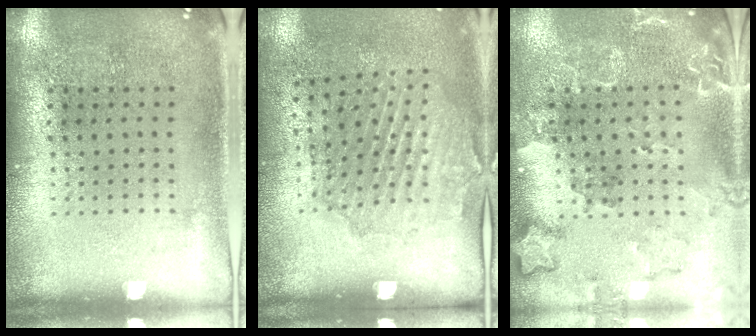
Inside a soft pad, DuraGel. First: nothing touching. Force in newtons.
{"total": 1.8, "press": 1.5, "slide": 0.9}
{"total": 2.0, "press": 1.9, "slide": 0.7}